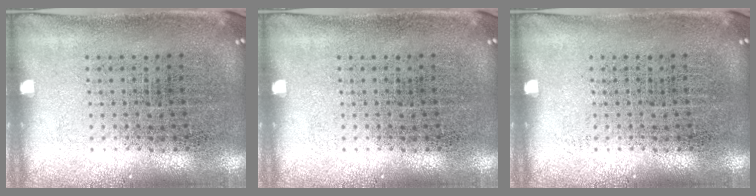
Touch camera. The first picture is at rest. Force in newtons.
{"total": 0.0}
{"total": 0.0}